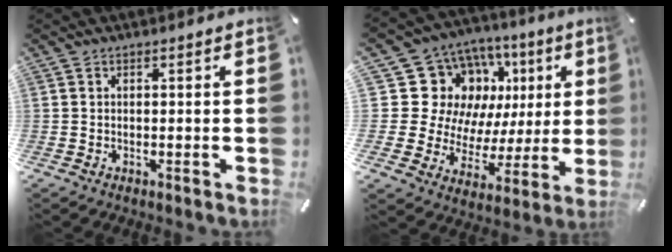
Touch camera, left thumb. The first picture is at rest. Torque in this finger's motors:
{"motor_torque": [0.38, 0.99, 0.71, -0.31, 0.07]}